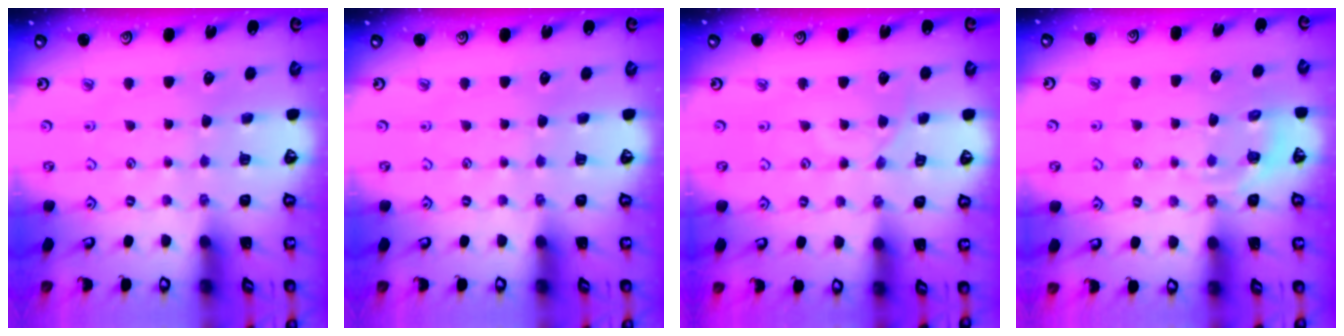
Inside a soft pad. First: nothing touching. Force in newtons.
{"total": 0.0}
{"total": 0.6, "press": 0.5, "slide": 0.2}
{"total": 3.8, "press": 3.4, "slide": 1.6}